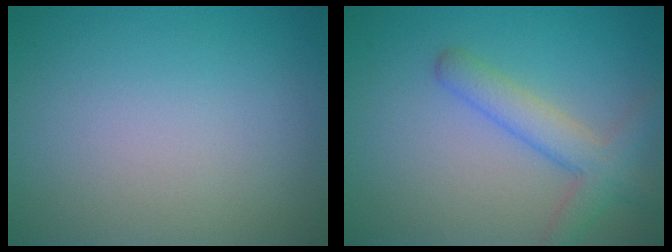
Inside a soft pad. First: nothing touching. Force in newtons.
{"total": 3.7, "press": 3.7, "slide": 0.1}